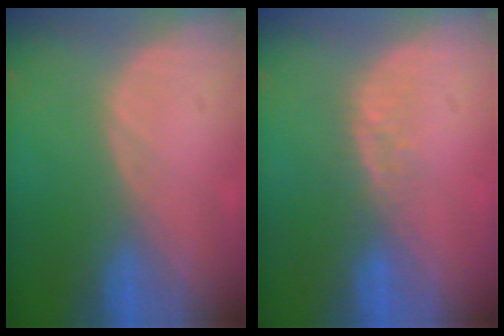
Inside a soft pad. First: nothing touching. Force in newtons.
{"total": 3.2, "press": 2.6, "slide": 1.8}